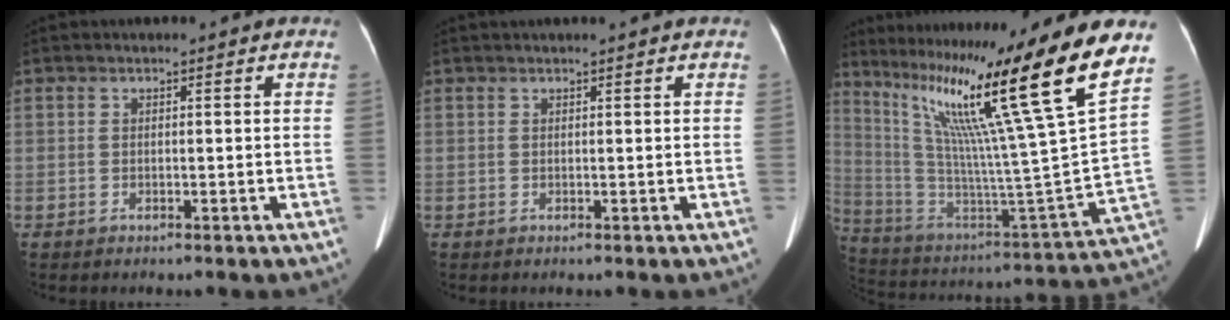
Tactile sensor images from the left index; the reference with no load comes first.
{"total": 3.8, "force": [3.4, -0.2, 1.8], "torque": [-0.019, 0.012, 0.038]}
{"total": 26.6, "force": [17.8, -3.4, 19.6], "torque": [-0.340, -0.075, 0.282]}